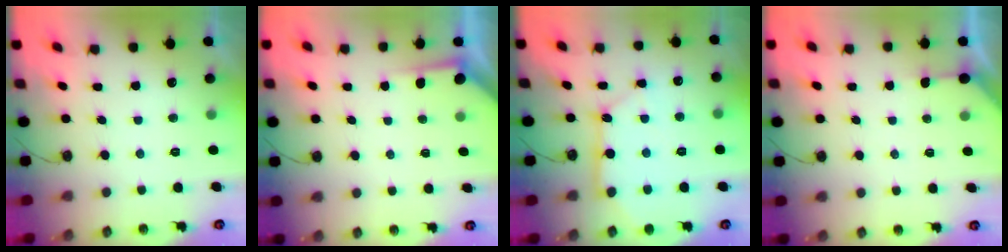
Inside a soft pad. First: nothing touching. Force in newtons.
{"total": 2.5, "press": 2.5, "slide": 0.3}
{"total": 11.3, "press": 11.2, "slide": 1.2}
{"total": 2.7, "press": 2.7, "slide": 0.3}